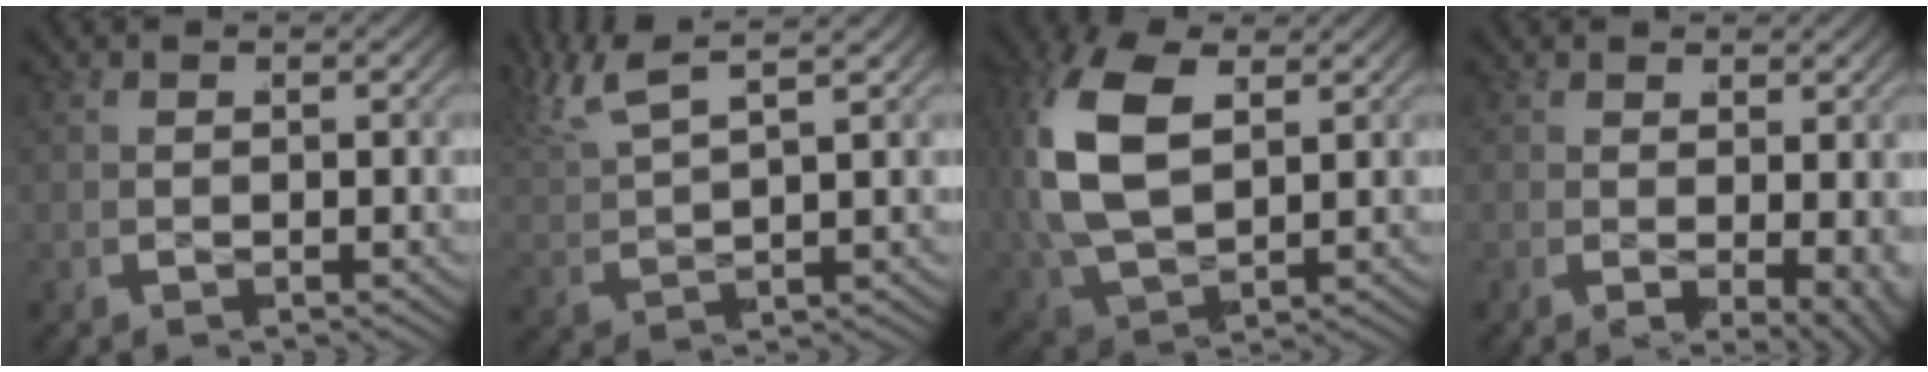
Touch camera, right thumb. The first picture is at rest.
{"total": 4.8, "force": [3.5, 1.9, 2.6], "torque": [-0.070, 0.016, 0.057]}
{"total": 9.9, "force": [1.0, 6.9, 7.1], "torque": [-0.217, -0.031, 0.034]}
{"total": 3.7, "force": [-0.3, 2.0, 3.0], "torque": [-0.054, -0.023, 0.006]}